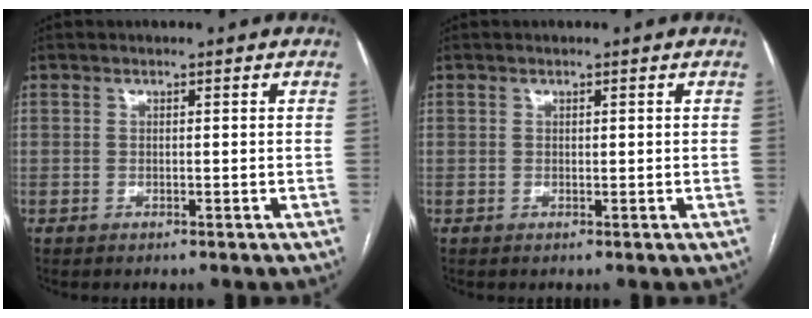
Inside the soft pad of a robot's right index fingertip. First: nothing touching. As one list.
[{"total": 0.0}]